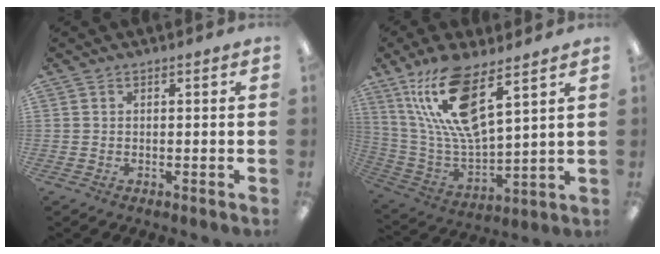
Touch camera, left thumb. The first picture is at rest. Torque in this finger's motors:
{"motor_torque": [0.46, 0.61, 1.31, -1.47, 0.29]}